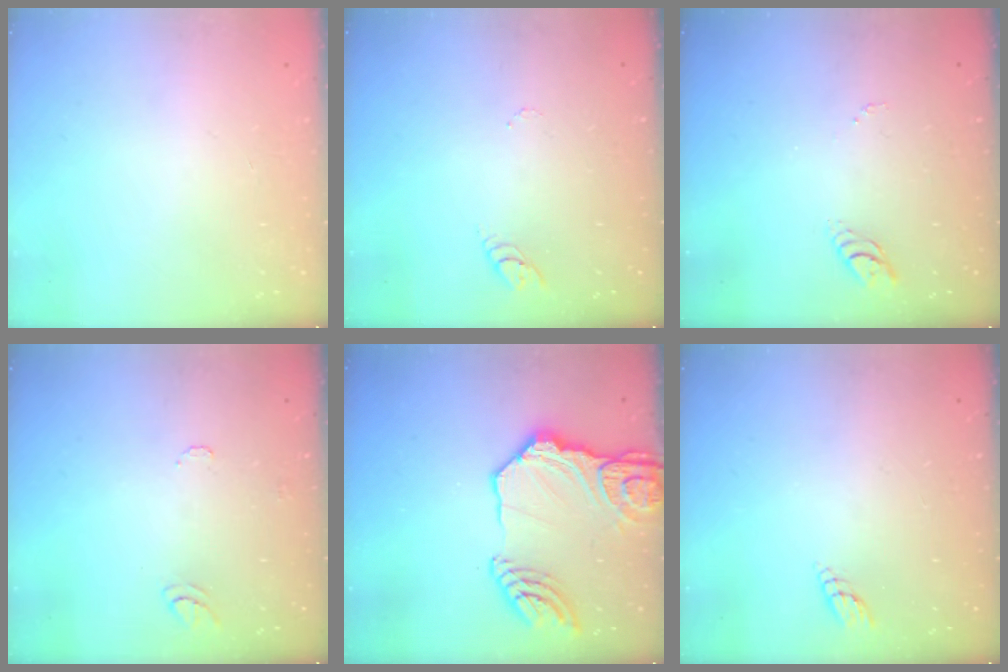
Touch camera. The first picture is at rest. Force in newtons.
{"total": 3.1, "press": 3.1, "slide": 0.3}
{"total": 4.1, "press": 4.0, "slide": 0.4}
{"total": 5.4, "press": 5.4, "slide": 0.6}
{"total": 19.1, "press": 19.0, "slide": 1.3}
{"total": 2.9, "press": 2.9, "slide": 0.3}